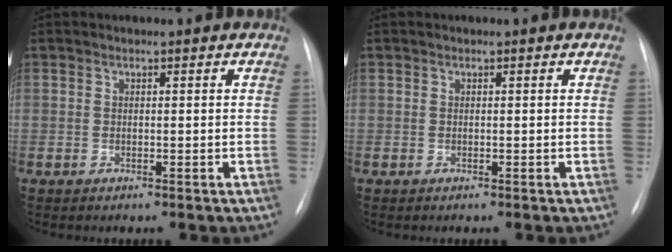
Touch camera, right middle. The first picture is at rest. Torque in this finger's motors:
{"motor_torque": [-0.02, 0.00, 0.00, 0.00]}